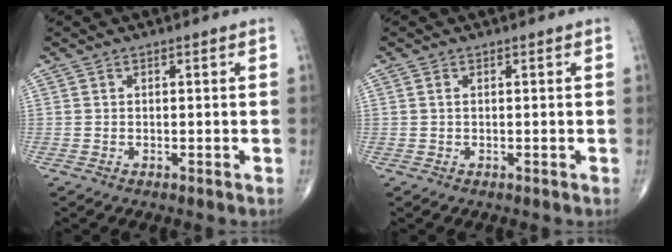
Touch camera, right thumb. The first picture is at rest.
{"total": 0.5, "force": [0.2, 0.2, 0.5], "torque": [-0.015, 0.003, 0.004]}